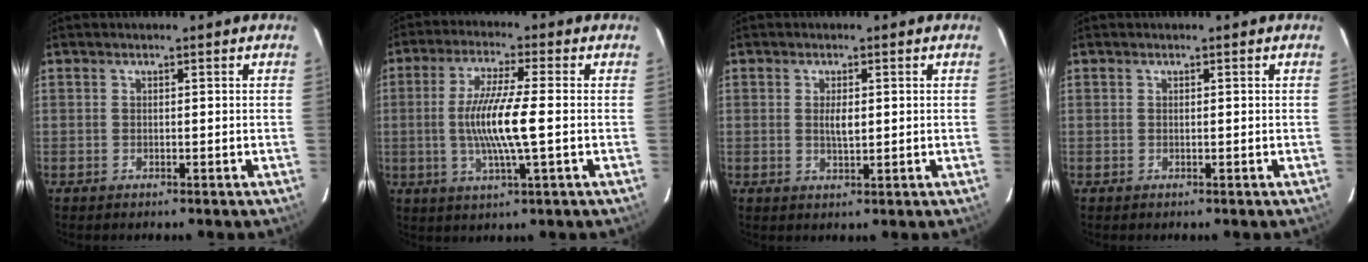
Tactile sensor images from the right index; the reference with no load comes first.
{"total": 10.4, "force": [-1.0, 0.6, 10.4], "torque": [-0.198, -0.007, -0.018]}
{"total": 2.7, "force": [0.3, 1.0, 2.4], "torque": [-0.043, -0.002, 0.008]}
{"total": 0.0}